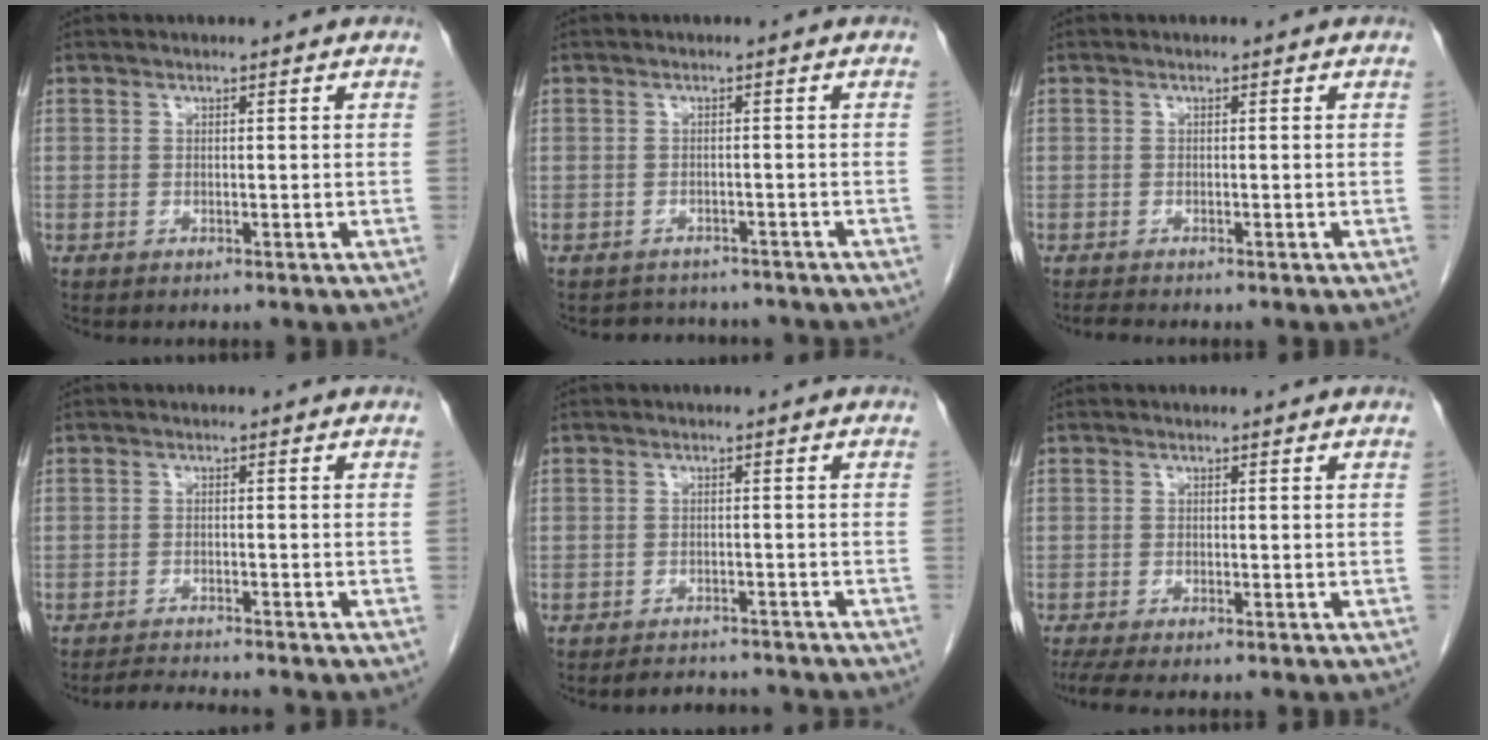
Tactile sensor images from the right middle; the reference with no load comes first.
{"total": 6.1, "force": [-5.6, 2.2, 0.9], "torque": [-0.010, 0.005, -0.066]}
{"total": 0.8, "force": [-0.8, -0.1, 0.2], "torque": [-0.012, -0.005, -0.015]}
{"total": 4.0, "force": [-3.8, -0.5, 1.1], "torque": [-0.020, -0.017, -0.062]}
{"total": 5.2, "force": [-5.0, 1.0, 0.9], "torque": [-0.011, -0.003, -0.066]}
{"total": 3.0, "force": [-2.2, 0.4, 2.1], "torque": [-0.042, -0.010, -0.041]}